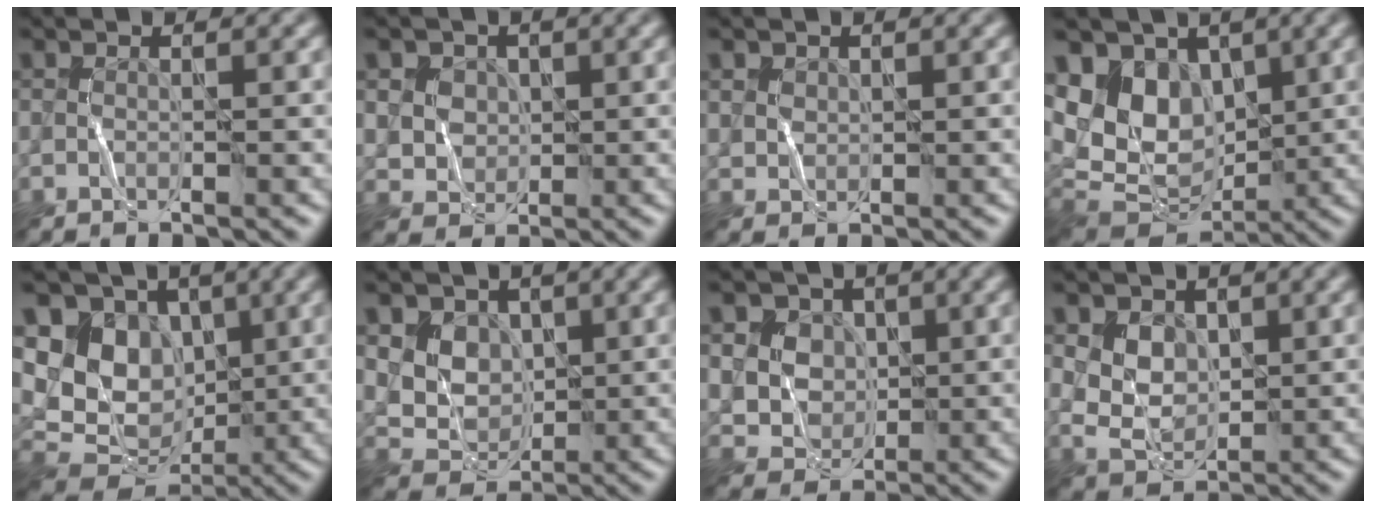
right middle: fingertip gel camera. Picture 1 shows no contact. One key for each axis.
{"total": 1.9, "fx": 0.9, "fy": 1.7, "fz": -0.3, "tx": -0.012, "ty": -0.005, "tz": 0.030}
{"total": 1.0, "fx": 0.7, "fy": 0.6, "fz": -0.3, "tx": 0.002, "ty": -0.003, "tz": 0.020}
{"total": 6.6, "fx": 2.6, "fy": 5.1, "fz": 3.4, "tx": -0.078, "ty": -0.008, "tz": 0.050}
{"total": 8.1, "fx": 2.8, "fy": 6.7, "fz": 3.4, "tx": -0.066, "ty": 0.008, "tz": 0.044}
{"total": 5.4, "fx": 2.5, "fy": 4.5, "fz": 1.8, "tx": -0.051, "ty": 0.015, "tz": 0.045}
{"total": 3.6, "fx": 1.6, "fy": 3.2, "fz": 0.5, "tx": -0.027, "ty": 0.001, "tz": 0.038}
{"total": 2.4, "fx": 1.0, "fy": 2.1, "fz": 0.8, "tx": -0.024, "ty": 0.000, "tz": 0.026}